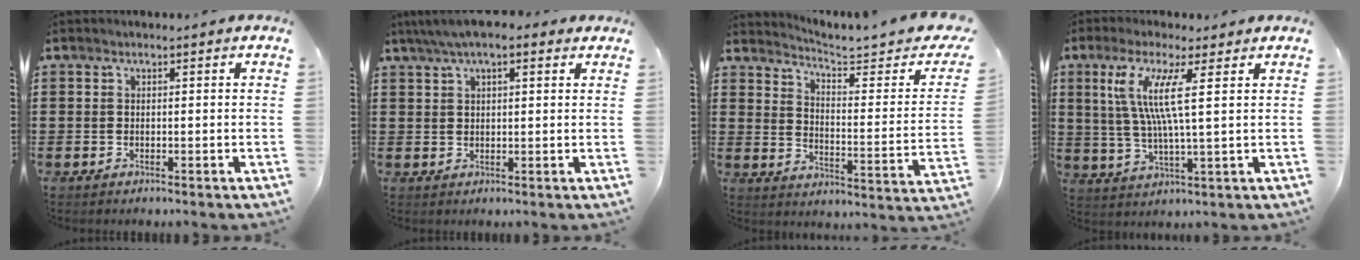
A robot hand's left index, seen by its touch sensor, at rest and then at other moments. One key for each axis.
{"total": 4.9, "fx": 3.3, "fy": 1.3, "fz": 3.3, "tx": -0.070, "ty": 0.005, "tz": 0.058}
{"total": 4.2, "fx": 3.7, "fy": 0.0, "fz": 1.9, "tx": -0.050, "ty": -0.029, "tz": 0.055}
{"total": 8.5, "fx": 3.3, "fy": 1.1, "fz": 7.8, "tx": -0.170, "ty": -0.004, "tz": 0.054}